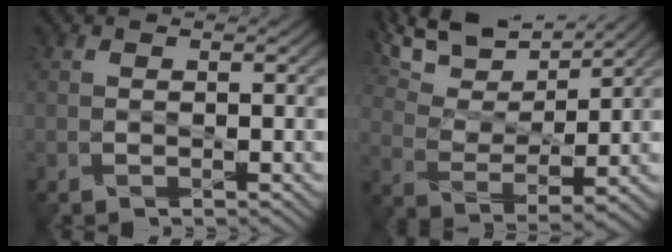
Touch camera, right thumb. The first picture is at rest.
{"total": 12.2, "force": [9.7, 3.9, 6.3], "torque": [-0.158, 0.009, 0.161]}